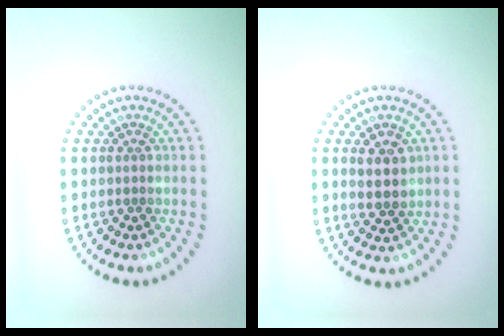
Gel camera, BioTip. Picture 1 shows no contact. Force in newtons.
{"total": 2.9, "press": 2.7, "slide": 0.9}